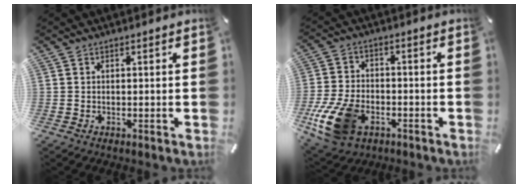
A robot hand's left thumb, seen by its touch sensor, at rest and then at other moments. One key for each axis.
{"total": 14.0, "fx": -5.6, "fy": 9.1, "fz": 9.1, "tx": -0.191, "ty": 0.025, "tz": -0.096}